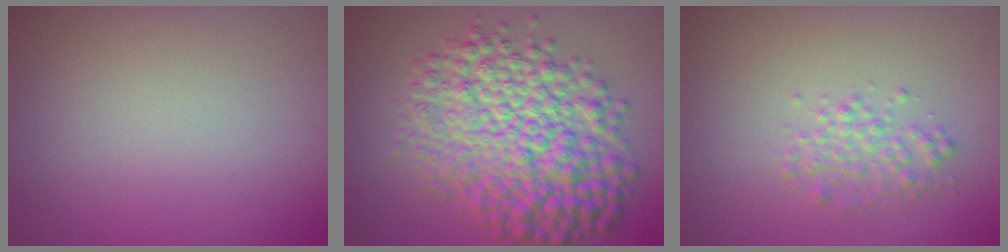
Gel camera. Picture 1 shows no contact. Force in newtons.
{"total": 10.9, "press": 10.9, "slide": 0.0}
{"total": 2.0, "press": 2.0, "slide": 0.0}